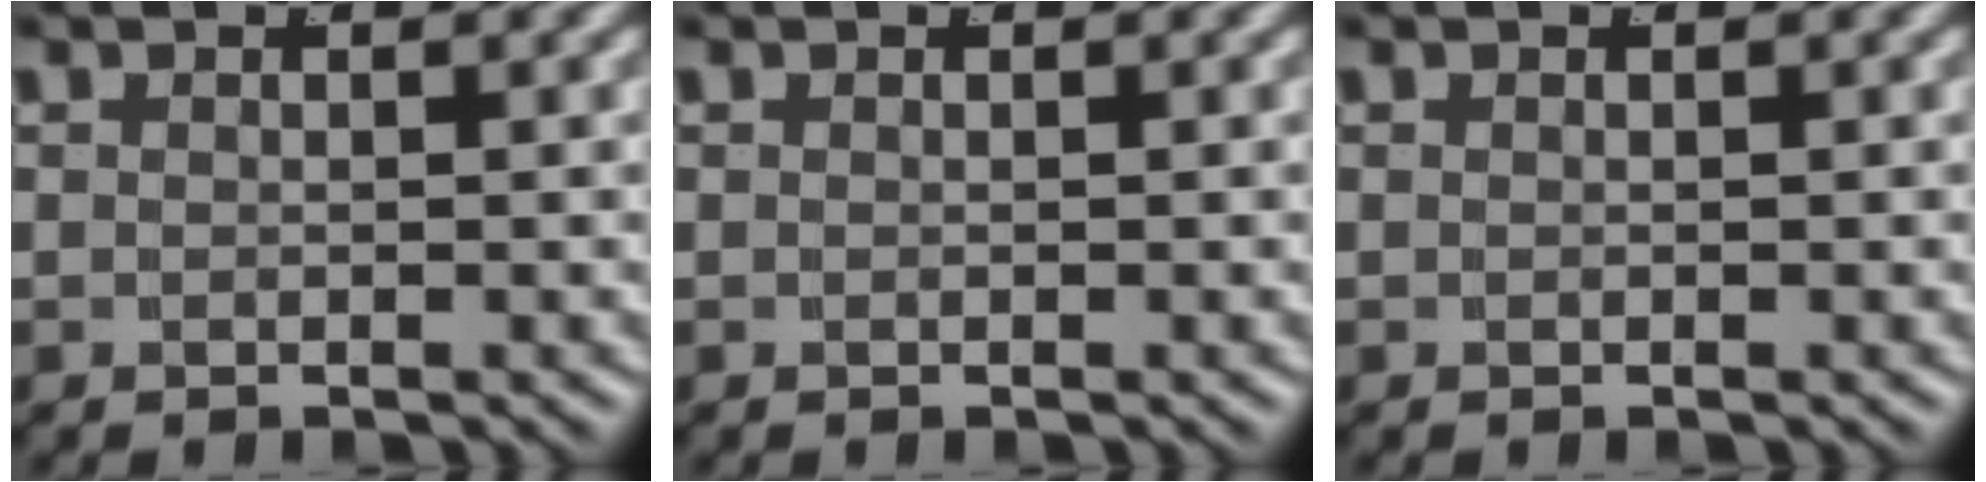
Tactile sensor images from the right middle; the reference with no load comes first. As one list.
[{"total": 0.0}, {"total": 0.0}]